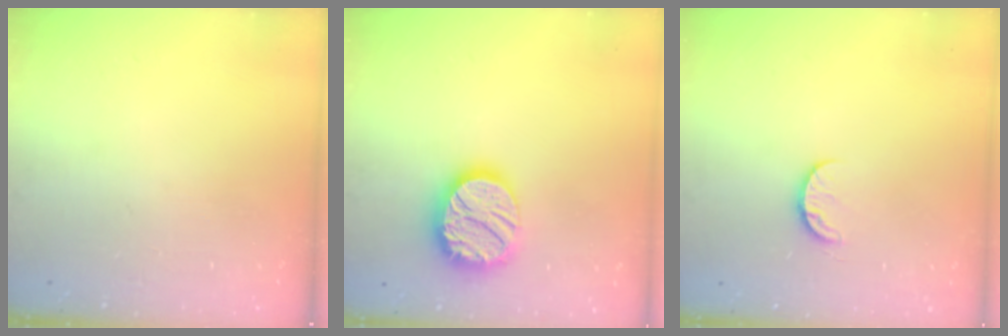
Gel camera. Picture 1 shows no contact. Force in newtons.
{"total": 18.1, "press": 18.1, "slide": 1.3}
{"total": 7.5, "press": 7.5, "slide": 0.8}